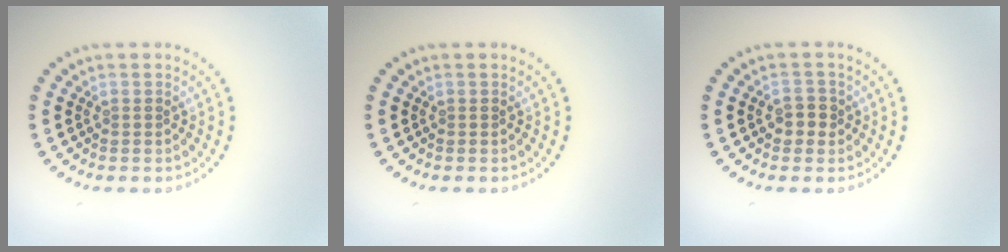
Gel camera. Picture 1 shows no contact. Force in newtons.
{"total": 0.0}
{"total": 1.9, "press": 1.8, "slide": 0.6}